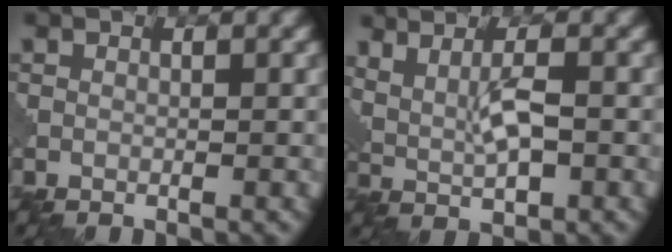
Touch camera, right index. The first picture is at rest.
{"total": 3.2, "force": [1.1, 1.0, 2.8], "torque": [-0.059, -0.007, 0.025]}